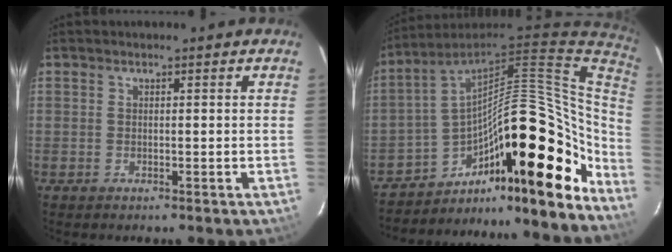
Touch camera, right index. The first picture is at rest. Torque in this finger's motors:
{"motor_torque": [1.16, -0.97, 1.05, 0.21]}